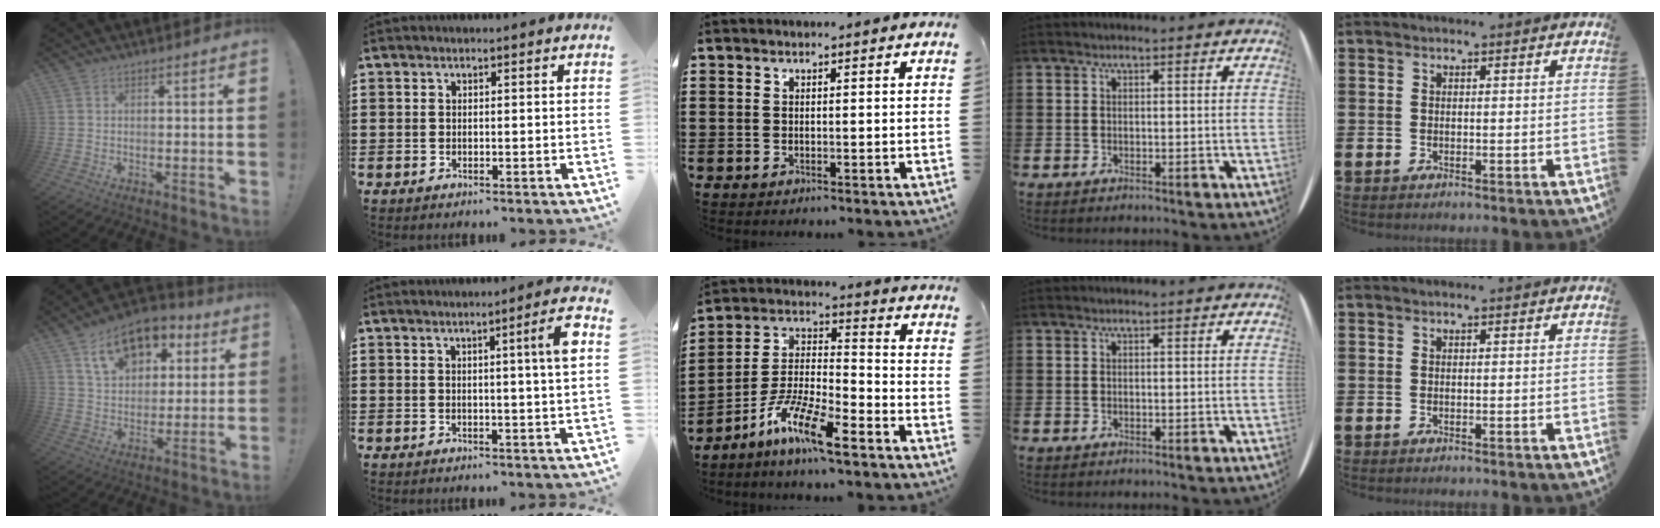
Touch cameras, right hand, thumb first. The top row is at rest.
{"thumb": {"total": 15.9, "force": [8.3, 10.5, 8.6], "torque": [-0.129, -0.037, 0.153]}, "index": {"total": 4.7, "force": [1.3, -0.7, 4.5], "torque": [-0.069, -0.014, 0.012]}, "middle": {"total": 10.8, "force": [-8.0, 1.6, 7.0], "torque": [-0.154, 0.002, -0.156]}}